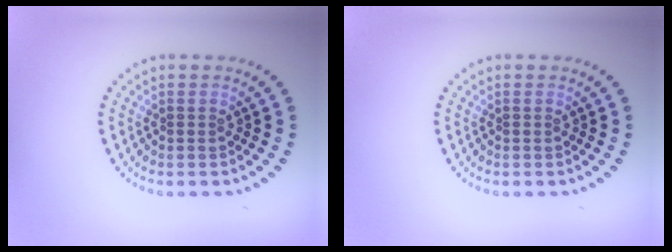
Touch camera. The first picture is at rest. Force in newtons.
{"total": 0.0}